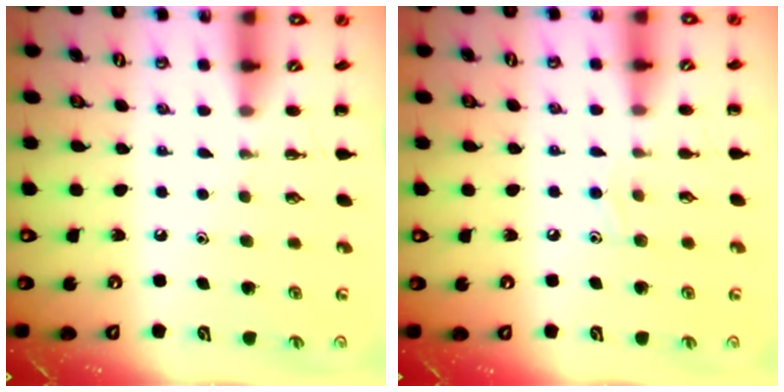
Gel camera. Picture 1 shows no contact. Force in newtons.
{"total": 5.7, "press": 5.4, "slide": 1.9}